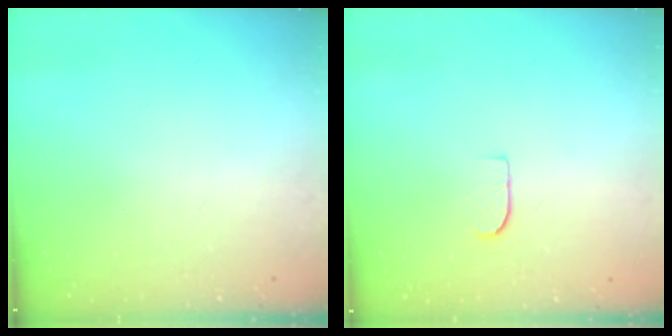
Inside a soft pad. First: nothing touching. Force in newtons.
{"total": 5.5, "press": 5.5, "slide": 0.6}